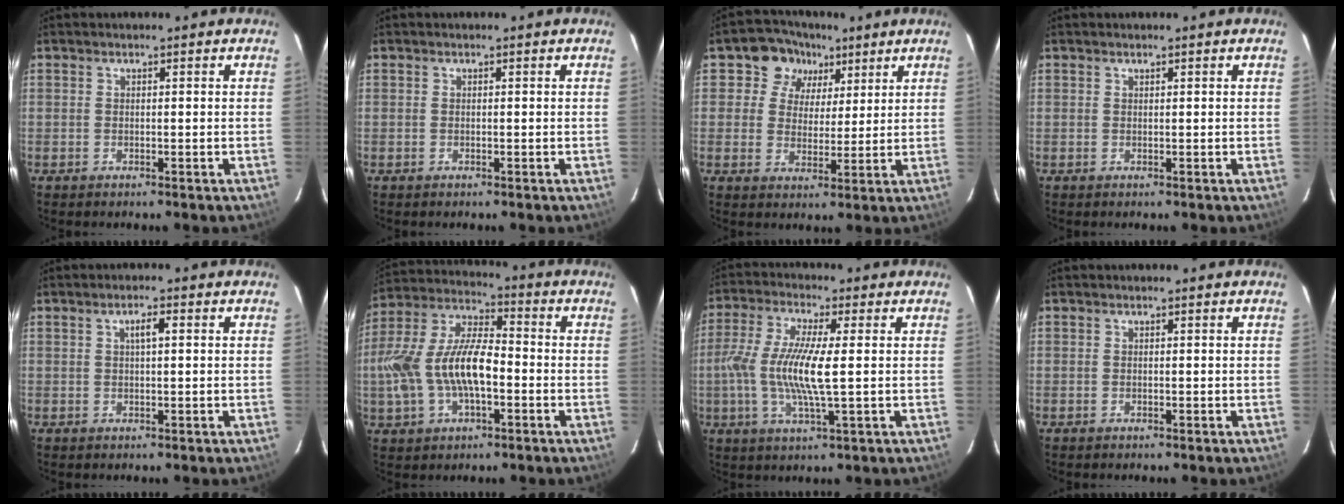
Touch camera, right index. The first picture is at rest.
{"total": 0.0}
{"total": 7.9, "force": [3.8, 6.9, 1.3], "torque": [-0.021, 0.012, 0.054]}
{"total": 0.0}
{"total": 2.1, "force": [0.6, 0.5, 1.9], "torque": [-0.036, 0.008, 0.010]}
{"total": 16.0, "force": [-3.1, 7.7, 13.7], "torque": [-0.288, 0.010, -0.057]}
{"total": 11.4, "force": [-0.6, 1.8, 11.3], "torque": [-0.227, -0.004, -0.016]}
{"total": 0.0}